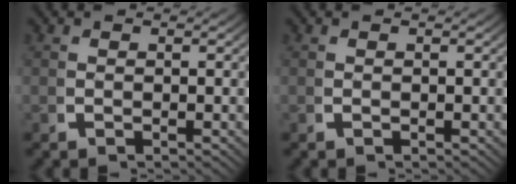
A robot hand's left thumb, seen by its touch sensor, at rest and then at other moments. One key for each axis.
{"total": 0.0}